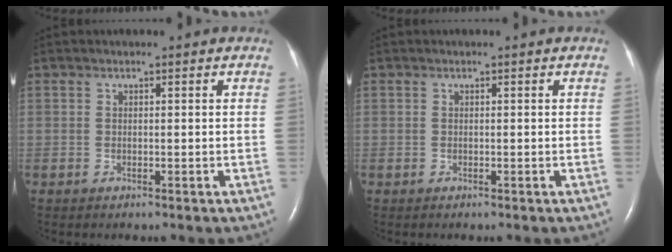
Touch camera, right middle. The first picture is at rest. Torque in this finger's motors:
{"motor_torque": [0.25, -0.09, 0.12, 0.00]}